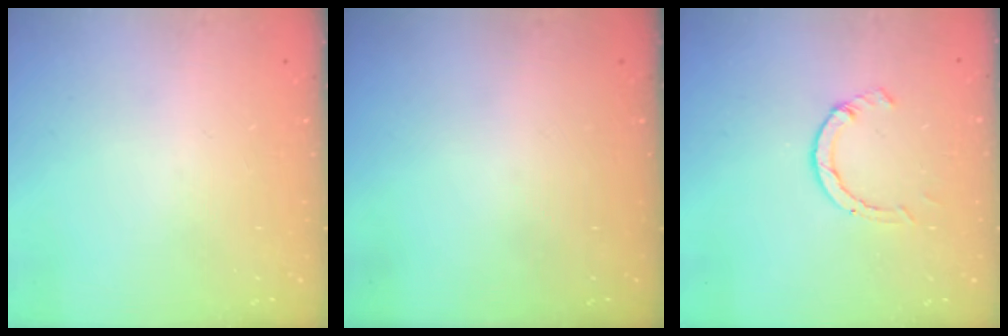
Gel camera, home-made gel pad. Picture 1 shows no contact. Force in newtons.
{"total": 0.0}
{"total": 2.3, "press": 2.3, "slide": 0.3}